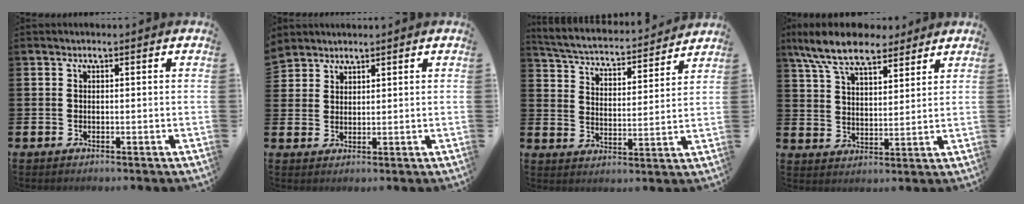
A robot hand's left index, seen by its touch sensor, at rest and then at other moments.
{"total": 3.0, "force": [2.9, 0.8, -0.5], "torque": [0.009, -0.016, 0.054]}
{"total": 4.3, "force": [4.1, 0.8, 0.8], "torque": [-0.047, -0.040, 0.064]}
{"total": 9.1, "force": [7.9, 2.8, 3.4], "torque": [-0.095, -0.026, 0.147]}